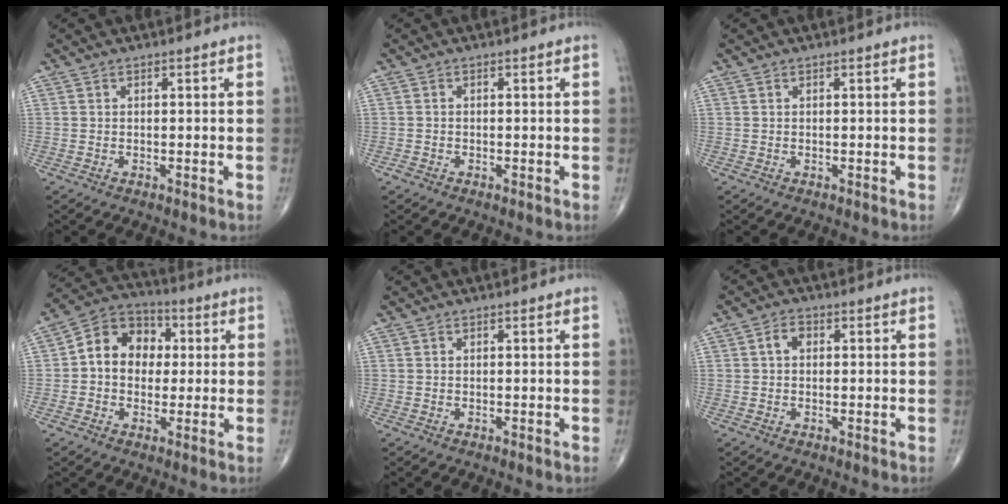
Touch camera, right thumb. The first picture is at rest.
{"total": 0.5, "force": [-0.4, 0.3, 0.2], "torque": [-0.003, -0.001, -0.011]}
{"total": 0.0}
{"total": 11.4, "force": [1.2, 9.1, 6.8], "torque": [-0.078, 0.027, 0.007]}
{"total": 0.0}
{"total": 2.6, "force": [0.4, 1.8, 1.8], "torque": [-0.029, 0.011, 0.004]}